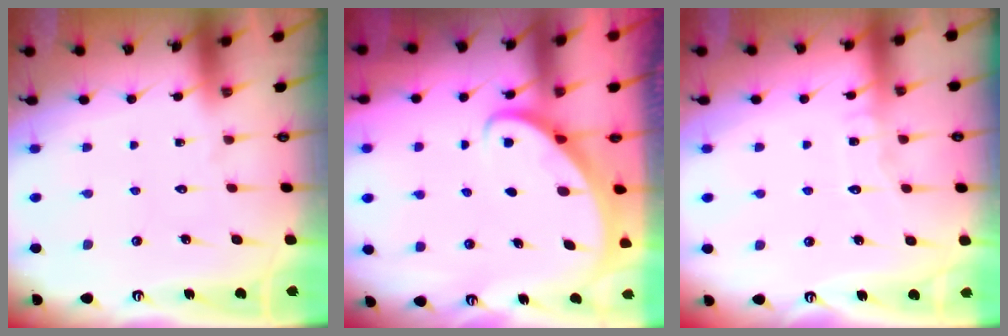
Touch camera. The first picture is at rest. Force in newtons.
{"total": 2.5, "press": 2.5, "slide": 0.3}
{"total": 5.7, "press": 5.7, "slide": 0.4}